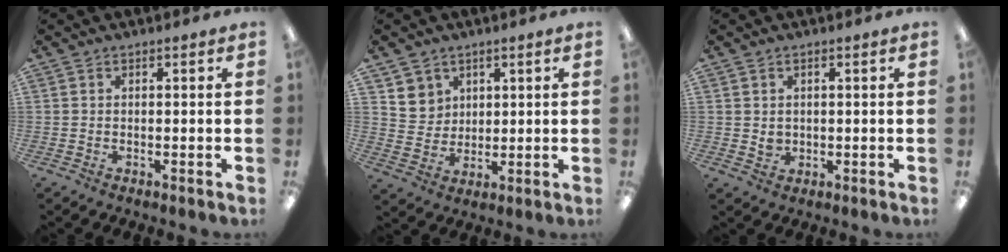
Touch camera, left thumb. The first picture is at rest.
{"total": 6.2, "force": [3.8, 4.9, -0.3], "torque": [0.001, -0.021, 0.071]}
{"total": 1.9, "force": [0.7, 1.6, 0.8], "torque": [-0.002, -0.004, 0.009]}